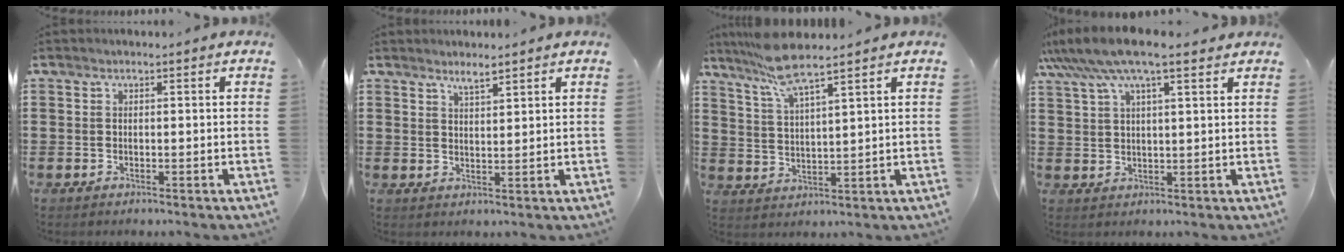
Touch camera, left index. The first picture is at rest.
{"total": 2.3, "force": [2.1, 0.2, 1.0], "torque": [-0.021, 0.001, 0.038]}
{"total": 7.8, "force": [6.4, 0.4, 4.5], "torque": [-0.105, -0.018, 0.115]}
{"total": 8.9, "force": [6.4, 1.7, 5.9], "torque": [-0.127, -0.009, 0.116]}